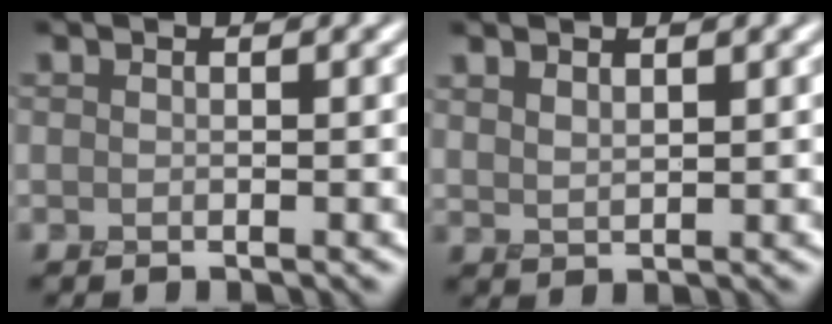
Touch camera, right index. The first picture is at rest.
{"total": 1.6, "force": [1.3, 0.5, 0.9], "torque": [-0.021, -0.004, 0.031]}